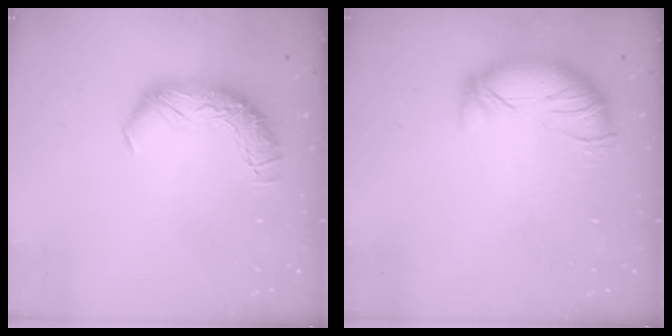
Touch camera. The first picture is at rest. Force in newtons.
{"total": 3.6, "press": 3.2, "slide": 1.7}